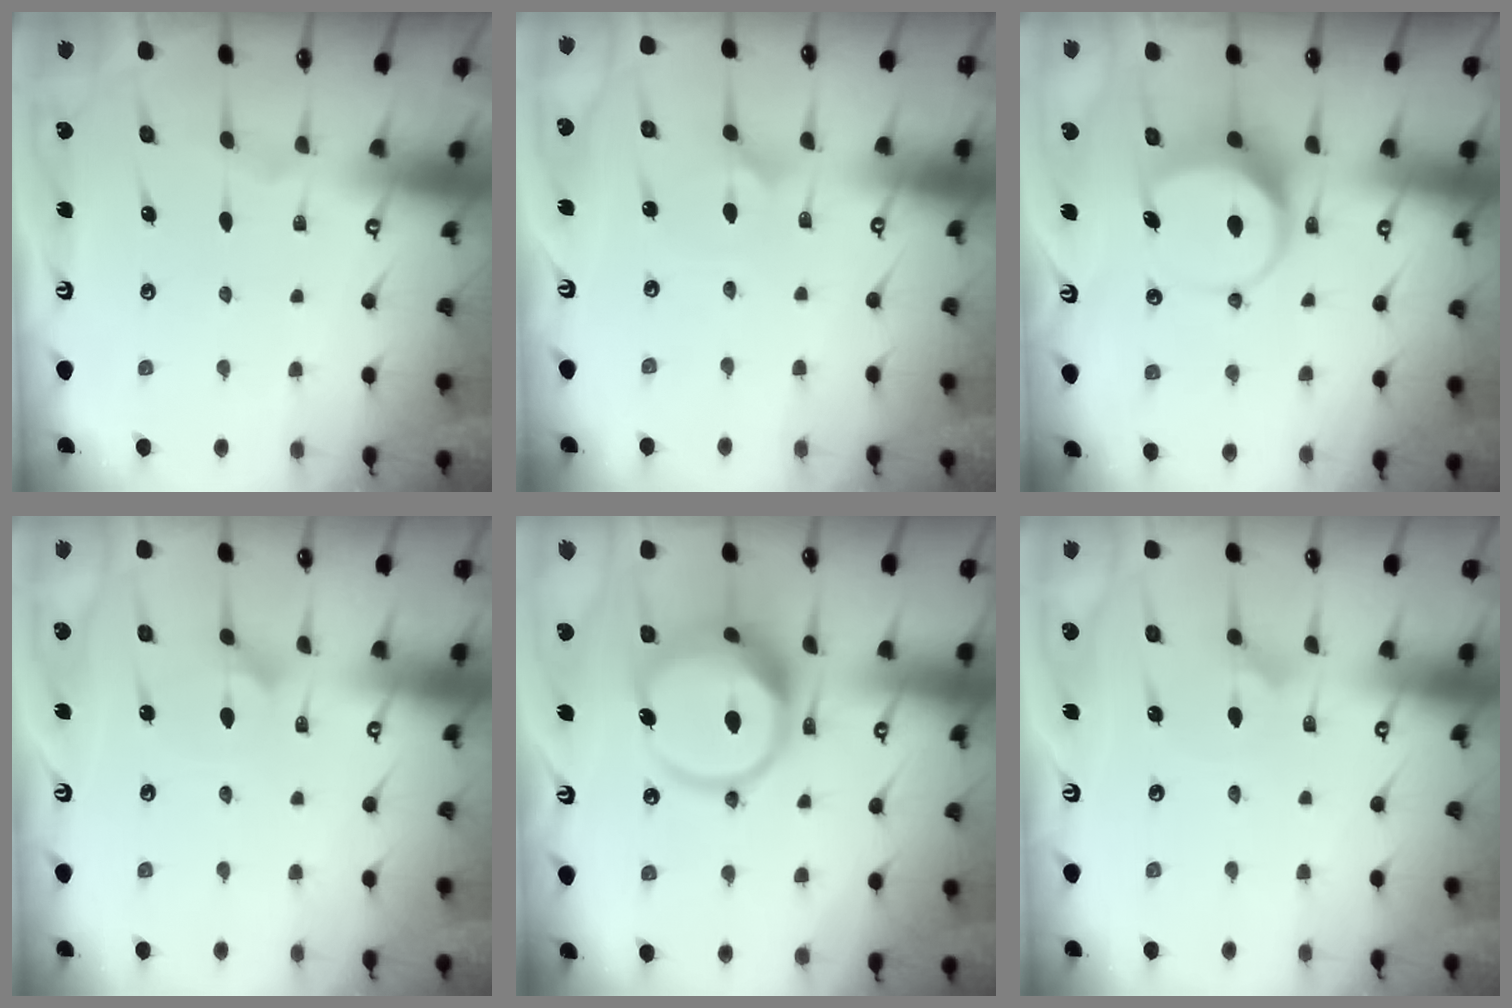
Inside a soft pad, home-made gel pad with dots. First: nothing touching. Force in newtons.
{"total": 1.8, "press": 1.7, "slide": 0.5}
{"total": 8.3, "press": 8.3, "slide": 0.7}
{"total": 2.2, "press": 2.2, "slide": 0.1}
{"total": 17.0, "press": 16.9, "slide": 1.9}
{"total": 2.3, "press": 2.3, "slide": 0.2}